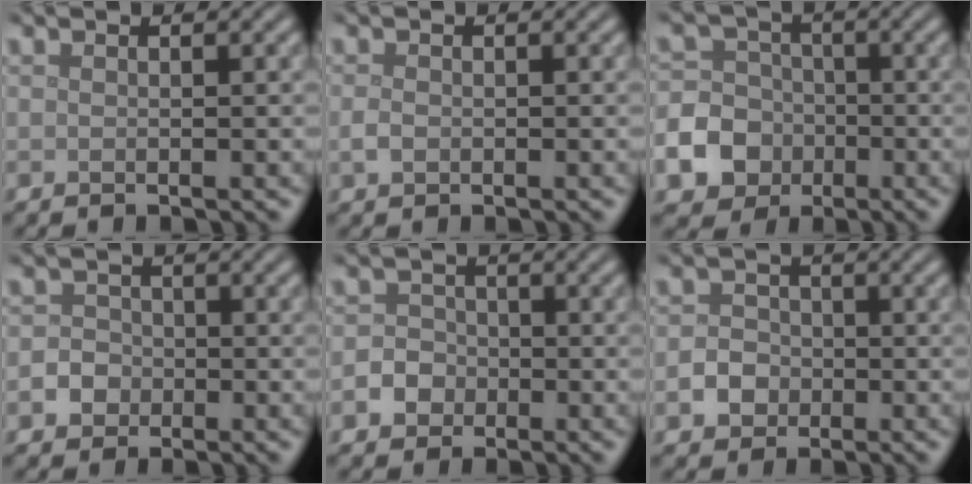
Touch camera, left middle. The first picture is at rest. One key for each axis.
{"total": 1.0, "fx": -0.2, "fy": 0.8, "fz": 0.6, "tx": -0.013, "ty": -0.002, "tz": -0.006}
{"total": 8.8, "fx": -3.4, "fy": 7.7, "fz": 2.5, "tx": -0.053, "ty": -0.020, "tz": -0.088}
{"total": 2.4, "fx": -0.8, "fy": 2.2, "fz": 0.7, "tx": 0.005, "ty": 0.001, "tz": -0.021}
{"total": 2.9, "fx": -1.1, "fy": 2.5, "fz": 0.8, "tx": 0.004, "ty": 0.002, "tz": -0.027}
{"total": 2.6, "fx": -0.8, "fy": 2.2, "fz": 1.0, "tx": -0.004, "ty": 0.001, "tz": -0.022}